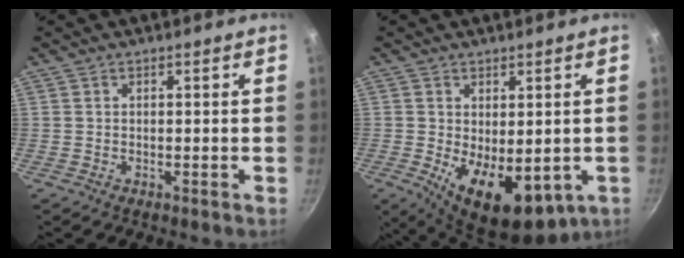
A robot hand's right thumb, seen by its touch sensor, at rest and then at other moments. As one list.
[{"total": 12.9, "force": [-2.1, 7.0, 10.7], "torque": [-0.137, -0.025, -0.013]}]